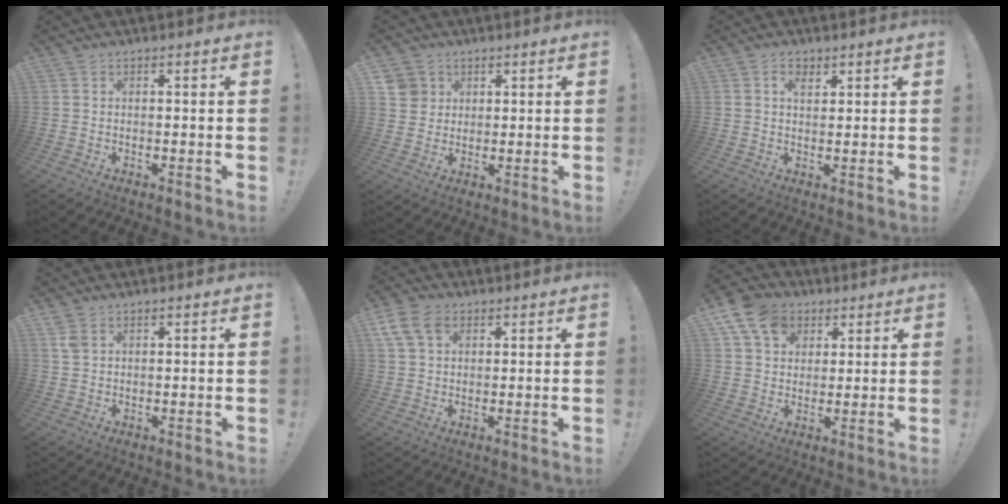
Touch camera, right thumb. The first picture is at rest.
{"total": 5.4, "force": [2.3, 4.8, 0.6], "torque": [-0.014, -0.008, 0.049]}
{"total": 2.7, "force": [1.5, 1.5, 1.8], "torque": [-0.015, -0.006, 0.021]}
{"total": 2.7, "force": [1.6, 1.6, 1.5], "torque": [-0.022, -0.006, 0.029]}
{"total": 9.4, "force": [4.0, 6.5, 5.5], "torque": [-0.105, 0.001, 0.081]}
{"total": 13.0, "force": [5.8, 9.9, 6.0], "torque": [-0.103, -0.019, 0.116]}